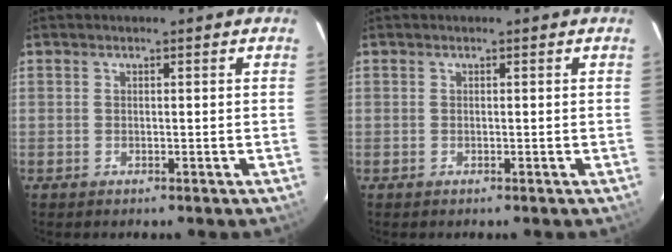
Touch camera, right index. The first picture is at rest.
{"total": 0.0}